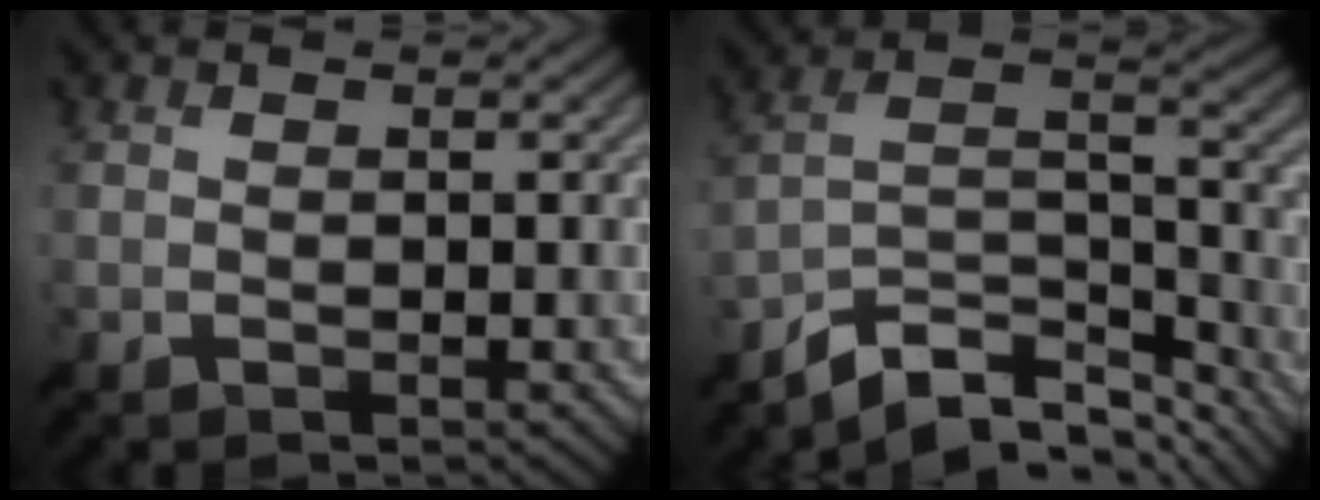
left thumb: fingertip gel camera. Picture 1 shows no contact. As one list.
[{"total": 10.4, "force": [-8.2, 4.0, 5.1], "torque": [-0.091, -0.006, -0.153]}]